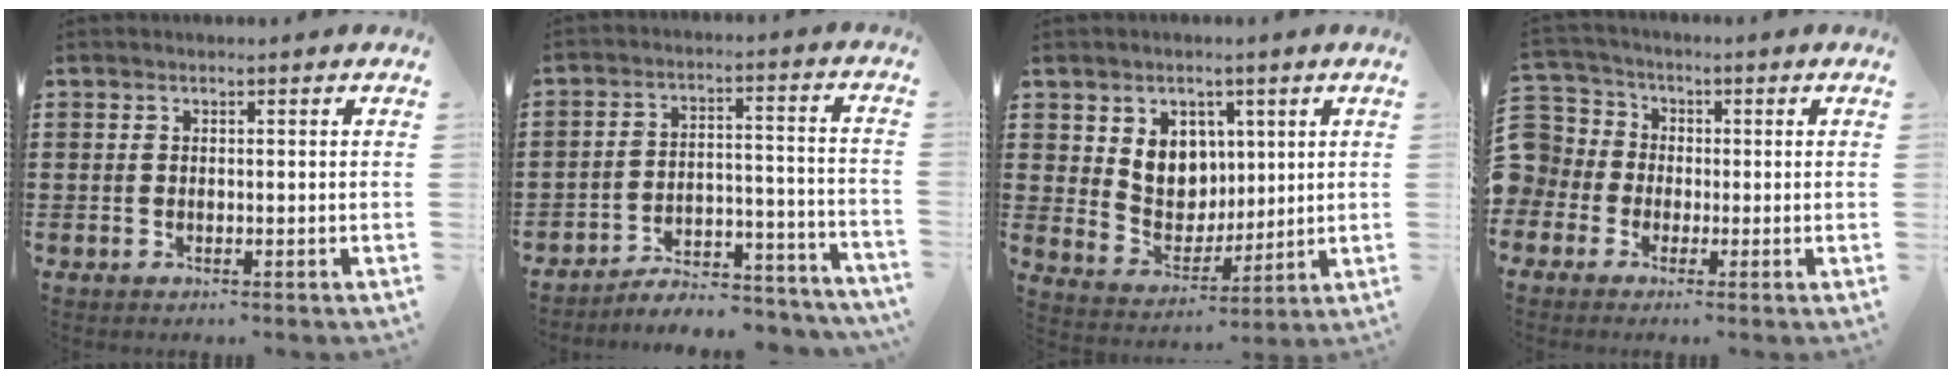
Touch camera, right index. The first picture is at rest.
{"total": 5.4, "force": [-5.2, 0.7, 1.0], "torque": [-0.016, 0.005, -0.105]}
{"total": 7.0, "force": [2.5, 6.0, 2.6], "torque": [-0.055, 0.001, 0.044]}
{"total": 4.9, "force": [-1.4, 4.7, 0.3], "torque": [-0.051, 0.002, -0.038]}